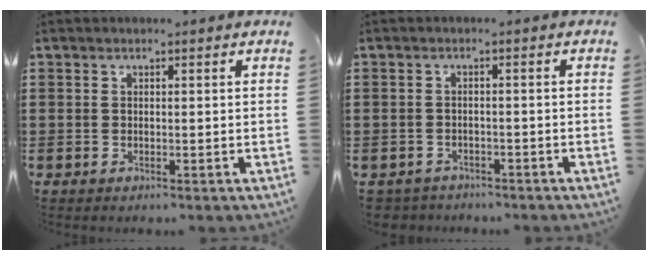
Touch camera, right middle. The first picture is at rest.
{"total": 1.6, "force": [-1.5, 0.4, -0.1], "torque": [-0.007, -0.001, -0.035]}